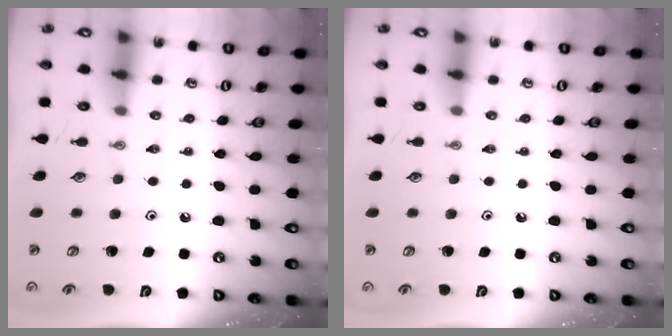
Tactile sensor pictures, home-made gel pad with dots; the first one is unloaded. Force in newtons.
{"total": 0.0}